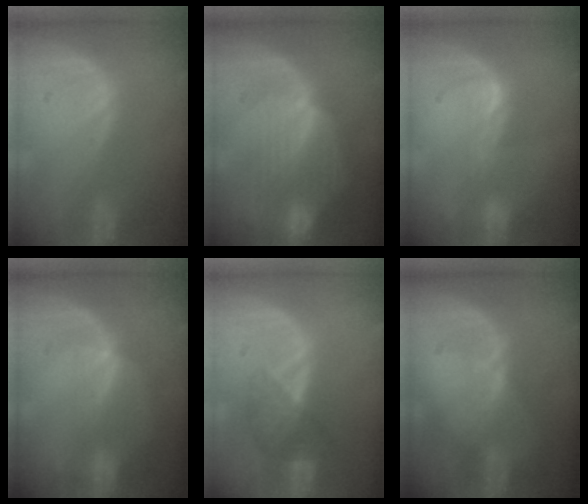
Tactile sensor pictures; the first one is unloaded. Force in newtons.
{"total": 8.9, "press": 8.0, "slide": 3.9}
{"total": 2.0, "press": 2.0, "slide": 0.3}
{"total": 2.4, "press": 2.1, "slide": 1.2}
{"total": 4.0, "press": 4.0, "slide": 0.6}
{"total": 2.0, "press": 1.6, "slide": 1.3}